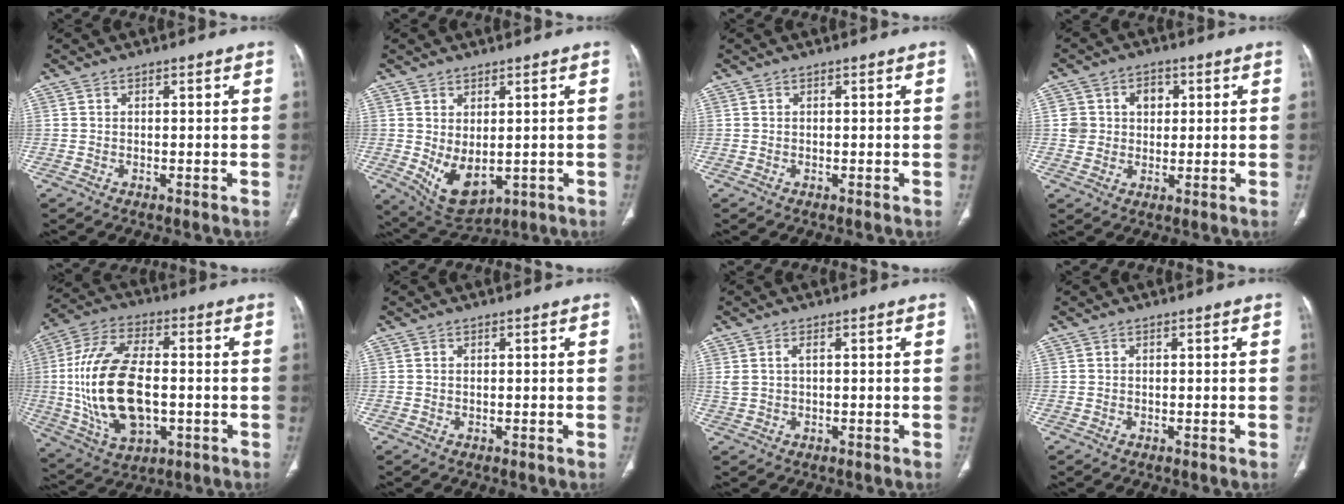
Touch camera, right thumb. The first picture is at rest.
{"total": 8.1, "force": [-0.6, 4.5, 6.7], "torque": [-0.104, -0.011, 0.017]}
{"total": 0.0}
{"total": 6.7, "force": [1.6, 5.8, 3.0], "torque": [-0.011, -0.001, 0.028]}
{"total": 20.7, "force": [-1.2, 11.1, 17.4], "torque": [-0.351, 0.009, -0.011]}
{"total": 0.0}
{"total": 2.2, "force": [0.7, 0.9, 1.9], "torque": [-0.052, 0.010, 0.021]}
{"total": 0.0}